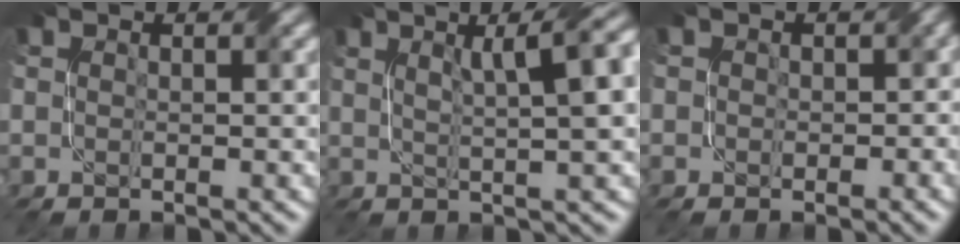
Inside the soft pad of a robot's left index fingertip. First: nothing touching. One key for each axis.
{"total": 8.2, "fx": 3.1, "fy": 2.2, "fz": 7.3, "tx": -0.060, "ty": 0.031, "tz": 0.040}
{"total": 2.1, "fx": 0.1, "fy": 1.9, "fz": 0.8, "tx": 0.007, "ty": 0.004, "tz": 0.001}